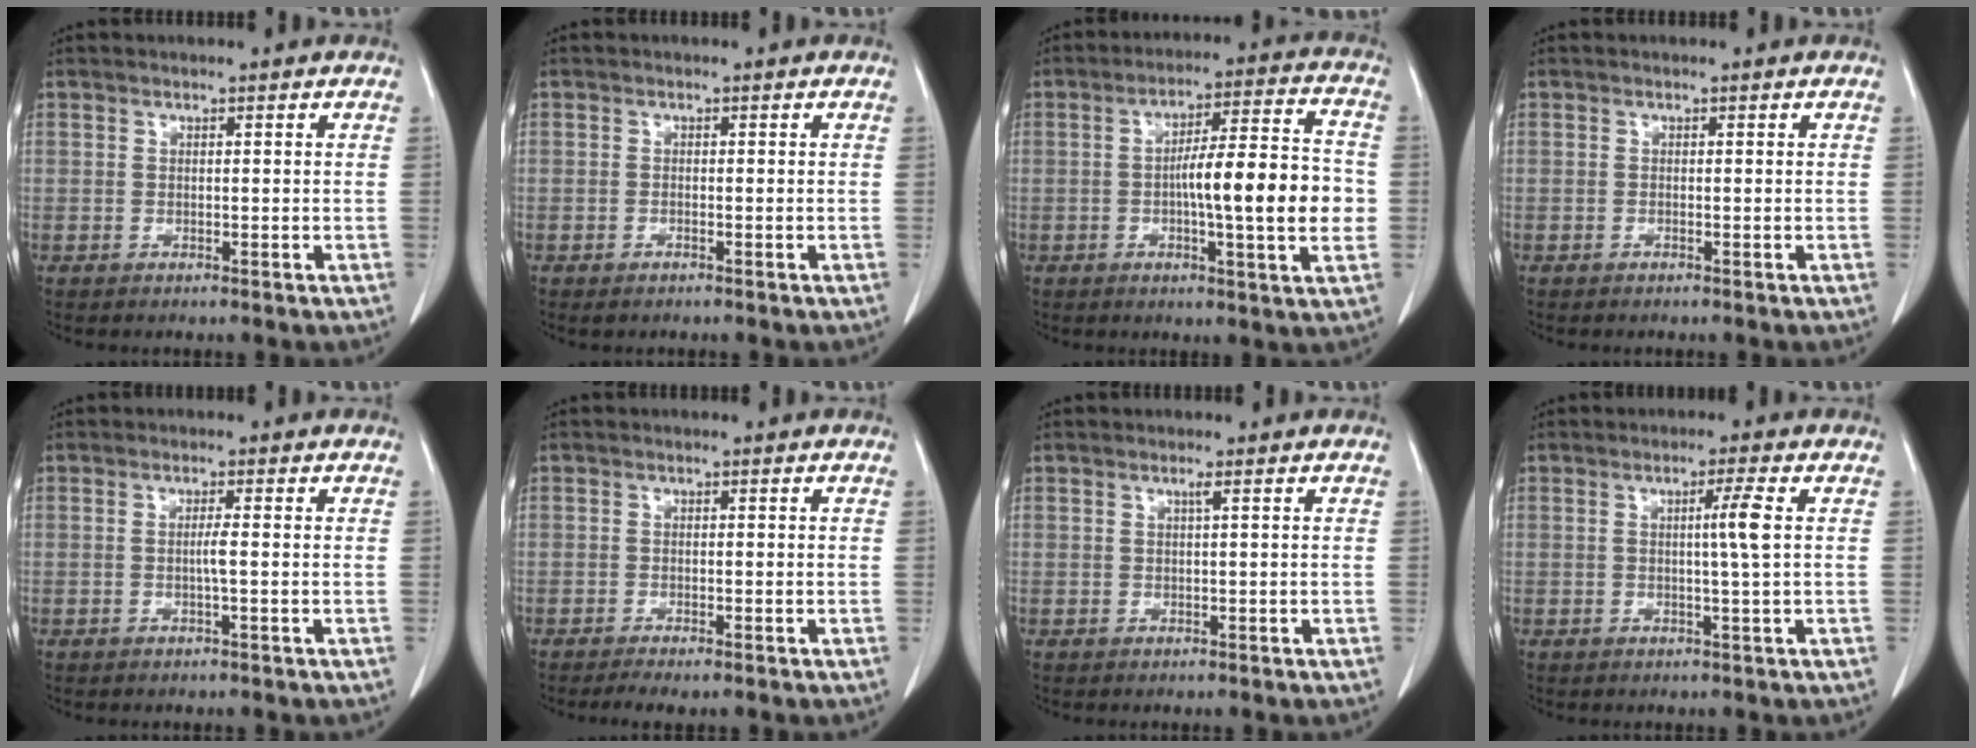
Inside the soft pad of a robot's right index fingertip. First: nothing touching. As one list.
[{"total": 0.7, "force": [-0.5, 0.3, 0.4], "torque": [-0.012, -0.002, -0.003]}, {"total": 13.9, "force": [-1.6, 1.2, 13.8], "torque": [-0.210, 0.012, -0.027]}, {"total": 0.0}, {"total": 1.6, "force": [-0.2, -0.2, 1.5], "torque": [-0.030, -0.001, -0.005]}, {"total": 3.0, "force": [-2.4, 0.3, 1.8], "torque": [-0.023, -0.007, -0.035]}, {"total": 0.6, "force": [0.2, -0.2, 0.5], "torque": [-0.013, -0.001, 0.008]}, {"total": 3.6, "force": [0.5, -0.9, 3.4], "torque": [-0.060, -0.003, 0.006]}]